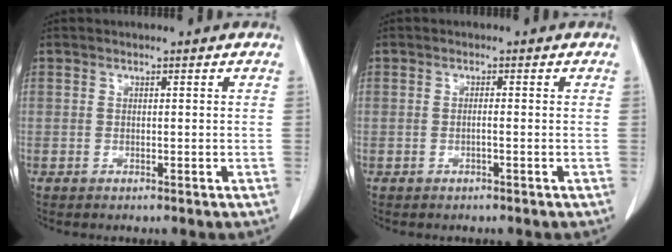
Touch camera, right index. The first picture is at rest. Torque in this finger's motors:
{"motor_torque": [-0.03, 0.02, -0.03, -0.01]}